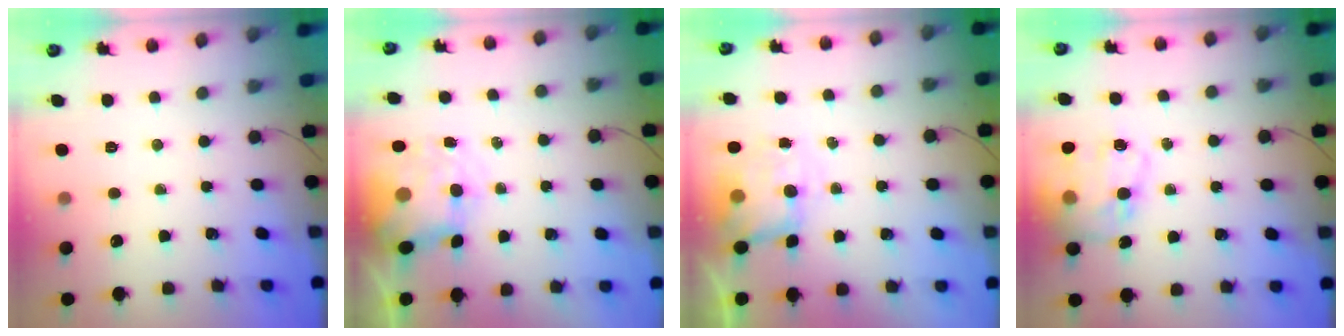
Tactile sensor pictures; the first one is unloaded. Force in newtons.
{"total": 6.2, "press": 6.1, "slide": 1.4}
{"total": 6.2, "press": 6.1, "slide": 1.4}
{"total": 16.9, "press": 16.5, "slide": 3.8}